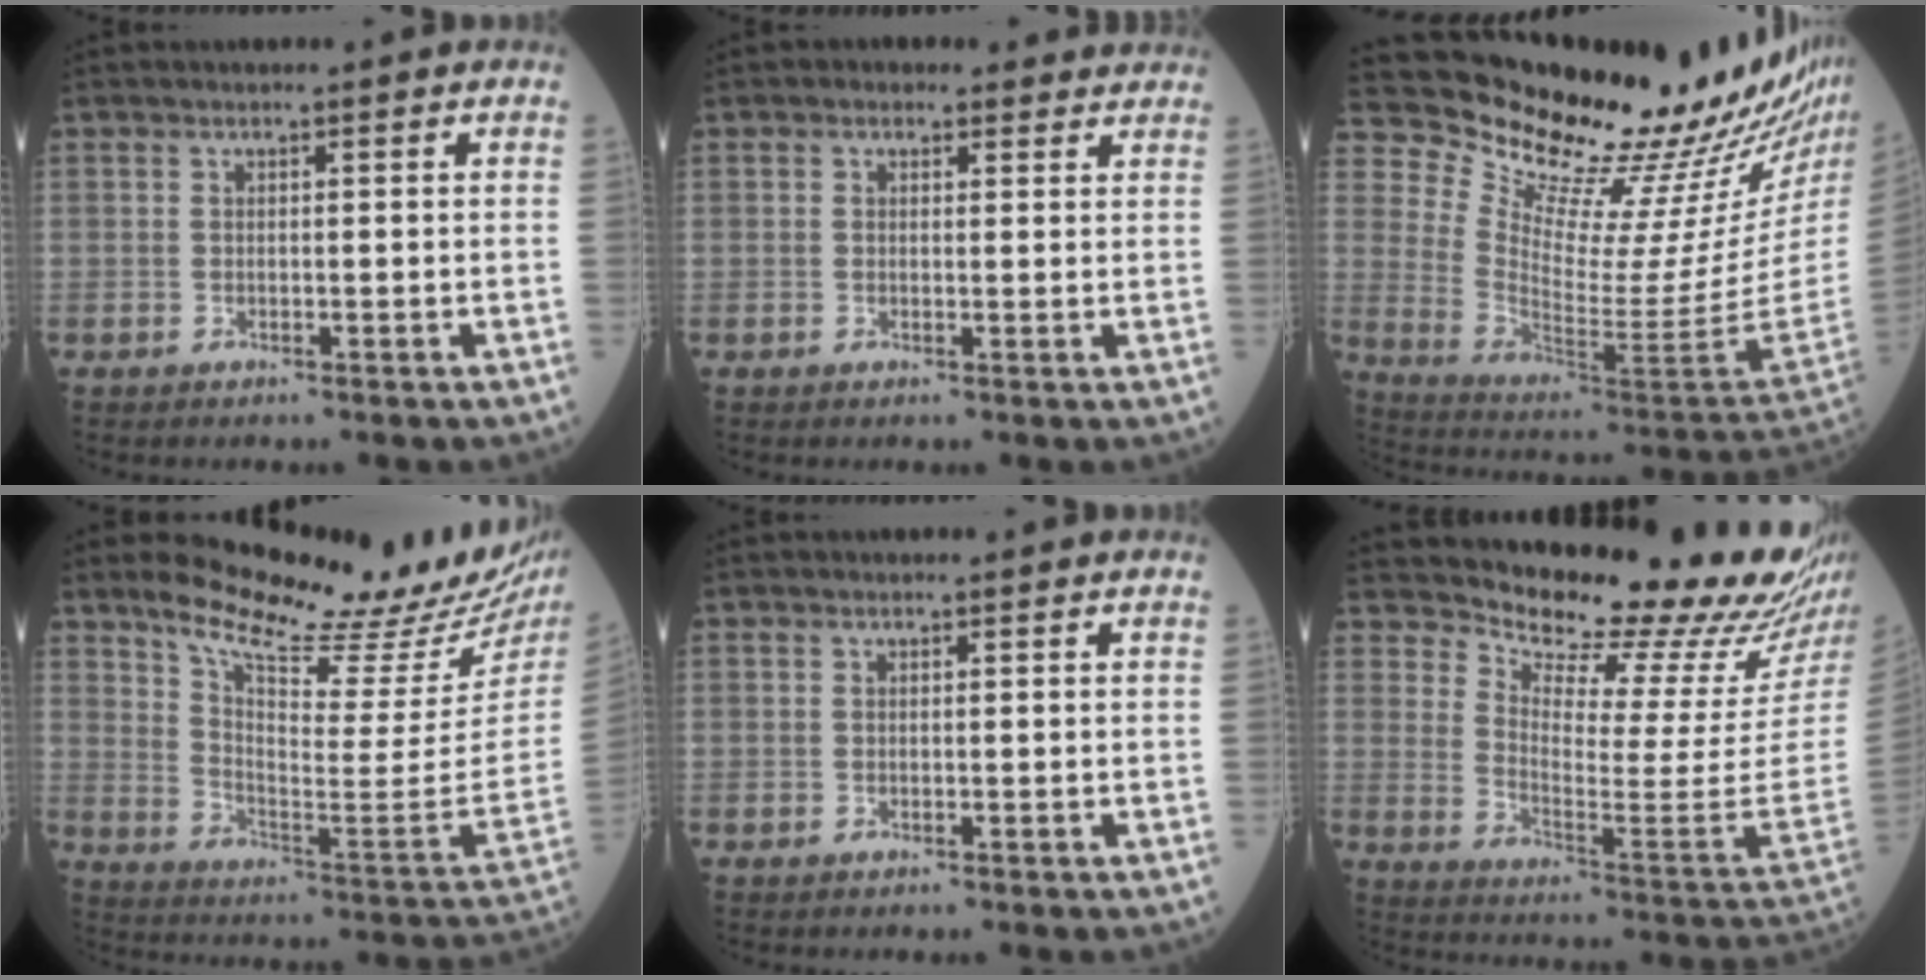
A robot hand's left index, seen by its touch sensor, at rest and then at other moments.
{"total": 3.2, "force": [2.5, 1.9, 0.6], "torque": [0.000, 0.011, 0.020]}
{"total": 27.9, "force": [24.8, 1.2, 12.8], "torque": [-0.216, -0.127, 0.346]}
{"total": 22.9, "force": [19.5, 2.2, 11.8], "torque": [-0.186, -0.082, 0.269]}
{"total": 0.0}
{"total": 21.8, "force": [20.4, 0.6, 7.6], "torque": [-0.138, -0.133, 0.264]}